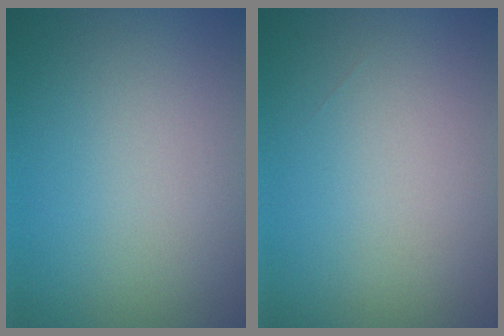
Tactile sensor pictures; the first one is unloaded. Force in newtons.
{"total": 0.0}